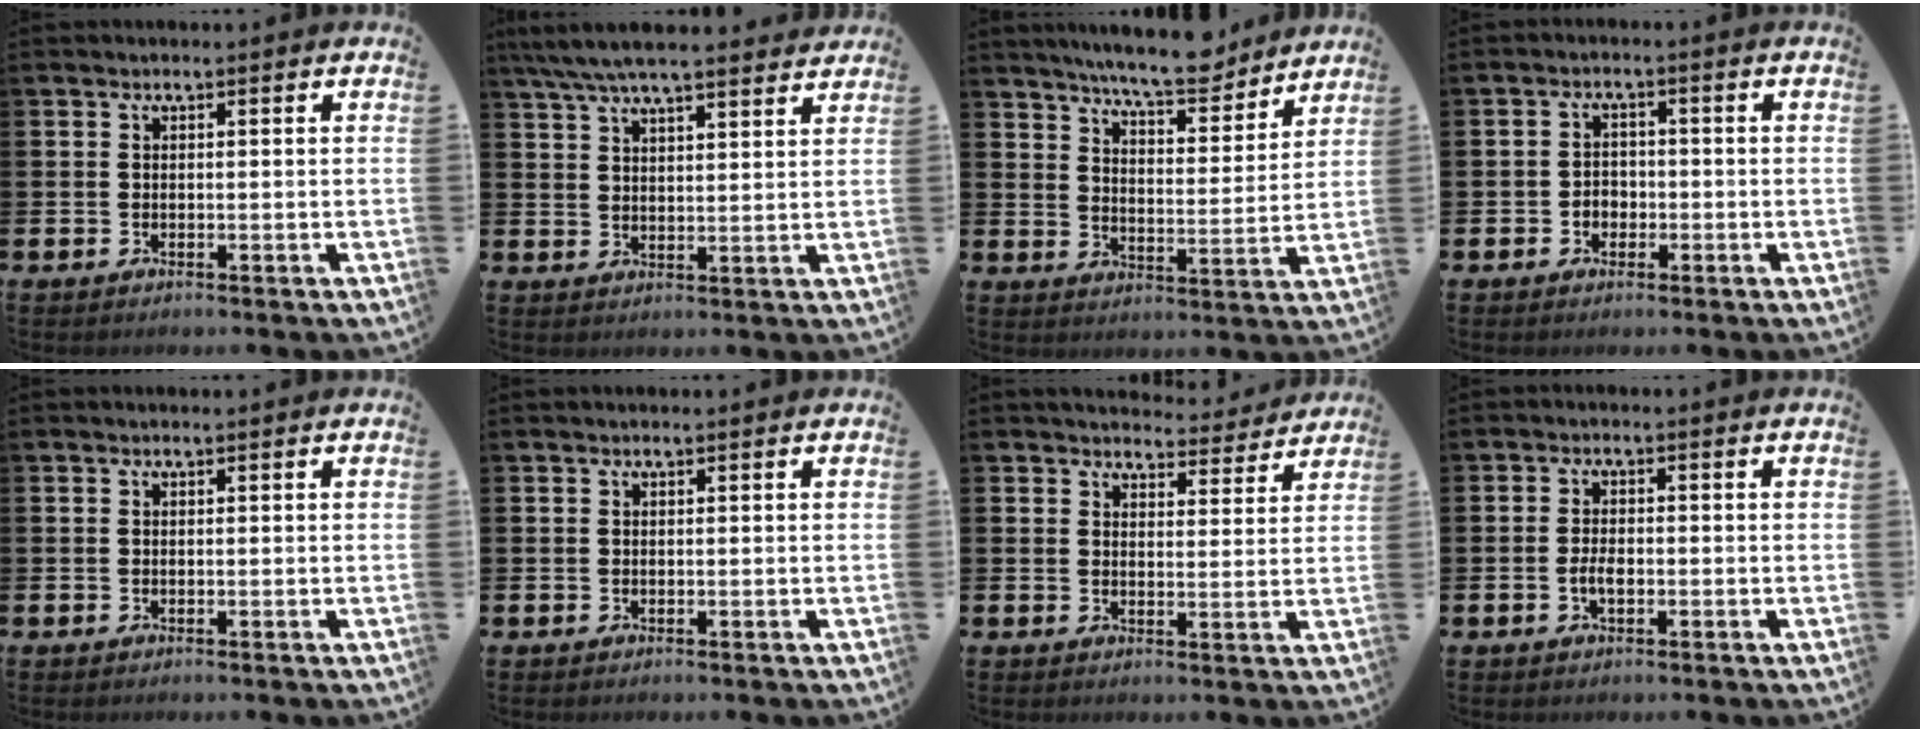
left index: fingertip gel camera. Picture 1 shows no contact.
{"total": 6.7, "force": [6.3, 0.8, 2.4], "torque": [-0.066, -0.022, 0.114]}
{"total": 8.2, "force": [7.8, 0.8, 2.4], "torque": [-0.059, -0.045, 0.139]}
{"total": 2.2, "force": [-0.9, 1.9, 0.8], "torque": [-0.016, 0.004, -0.020]}
{"total": 0.0}
{"total": 0.0}
{"total": 4.1, "force": [4.0, 1.1, 0.1], "torque": [-0.006, -0.030, 0.068]}
{"total": 2.5, "force": [-0.5, 1.2, 2.1], "torque": [-0.030, -0.003, -0.012]}